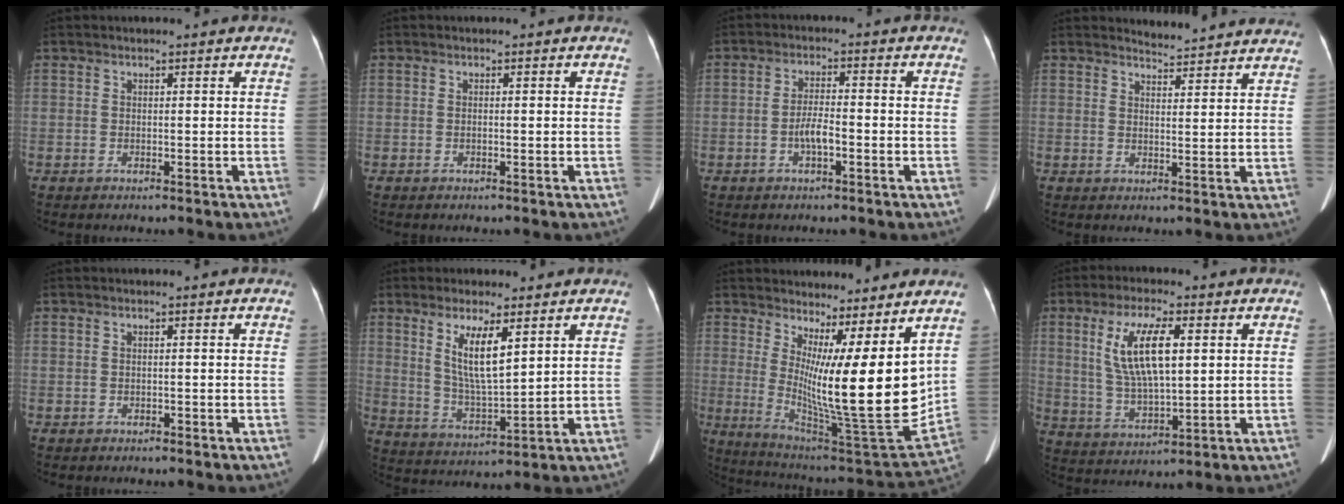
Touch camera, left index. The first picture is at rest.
{"total": 0.5, "force": [-0.1, 0.0, 0.5], "torque": [-0.013, 0.001, 0.002]}
{"total": 3.7, "force": [-1.4, 0.9, 3.4], "torque": [-0.067, 0.008, -0.025]}
{"total": 9.1, "force": [9.0, 0.5, 1.0], "torque": [-0.008, -0.008, 0.092]}
{"total": 0.5, "force": [-0.5, 0.1, 0.0], "torque": [0.002, -0.007, -0.012]}
{"total": 7.9, "force": [3.5, 1.5, 7.0], "torque": [-0.134, -0.017, 0.072]}
{"total": 15.0, "force": [4.3, 0.9, 14.4], "torque": [-0.235, -0.046, 0.081]}
{"total": 10.1, "force": [2.6, 2.8, 9.3], "torque": [-0.191, -0.001, 0.054]}